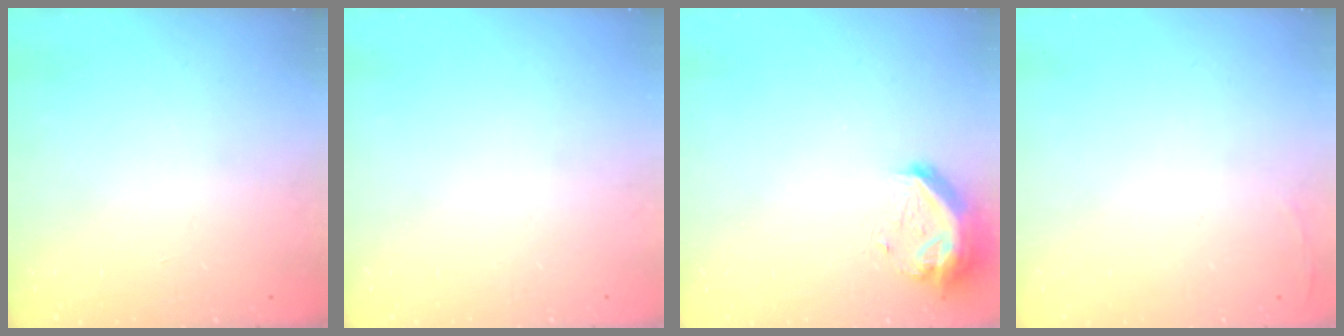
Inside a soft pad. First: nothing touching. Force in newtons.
{"total": 0.0}
{"total": 9.2, "press": 9.1, "slide": 1.1}
{"total": 2.5, "press": 2.4, "slide": 0.9}